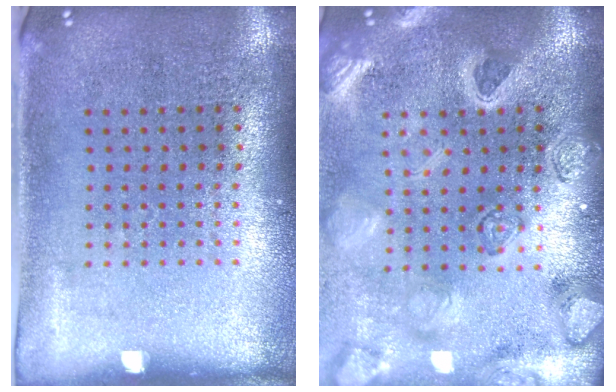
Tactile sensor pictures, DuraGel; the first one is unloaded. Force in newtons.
{"total": 3.7, "press": 3.1, "slide": 2.0}